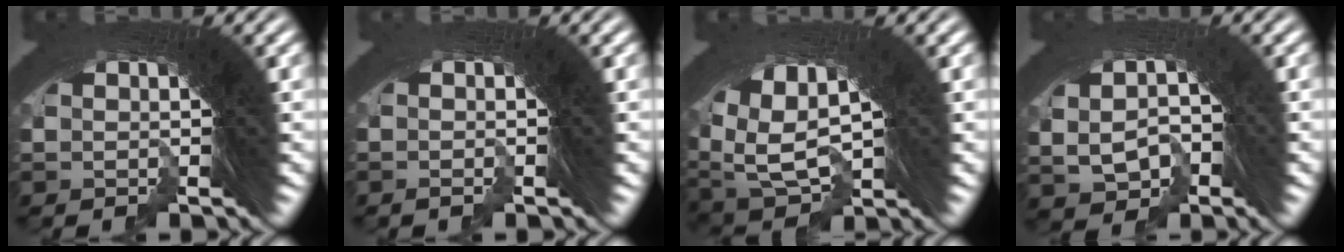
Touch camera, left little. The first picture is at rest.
{"total": 1.0, "force": [-0.6, -0.3, -0.8], "torque": [0.014, -0.001, -0.010]}
{"total": 10.8, "force": [-1.4, 8.9, 6.1], "torque": [-0.158, -0.047, -0.012]}
{"total": 4.5, "force": [-2.6, 3.6, 0.1], "torque": [-0.015, -0.020, -0.035]}